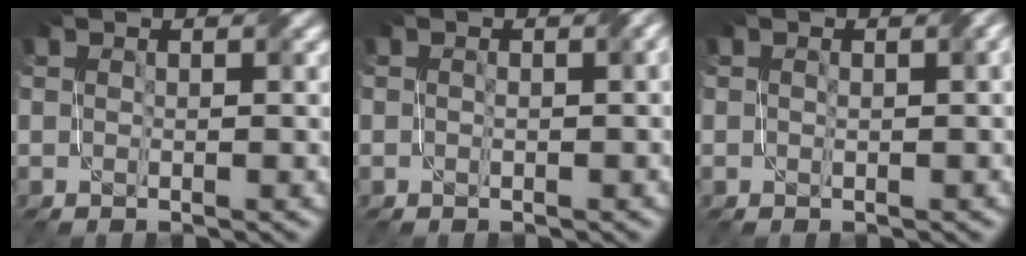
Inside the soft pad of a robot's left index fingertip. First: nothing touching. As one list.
[{"total": 1.6, "force": [-0.3, 0.5, 1.5], "torque": [-0.019, -0.003, -0.001]}, {"total": 1.3, "force": [-0.1, 0.4, 1.2], "torque": [-0.016, -0.001, 0.001]}]